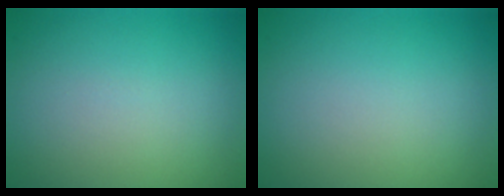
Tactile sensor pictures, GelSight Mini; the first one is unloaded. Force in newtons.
{"total": 0.0}